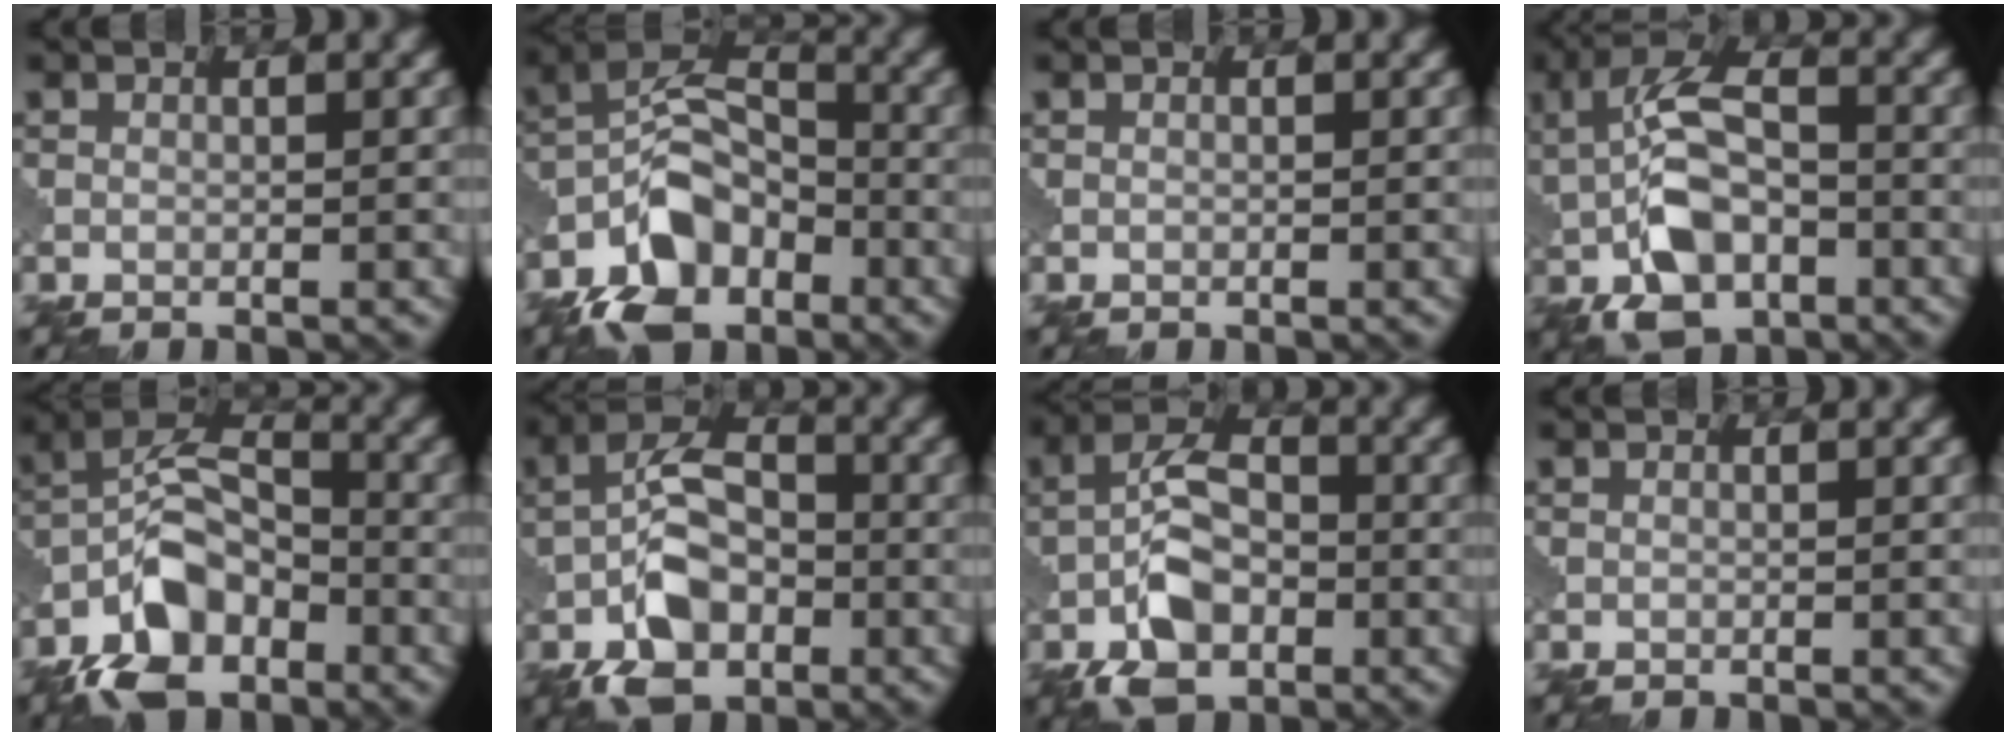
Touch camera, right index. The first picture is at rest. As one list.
[{"total": 8.3, "force": [-5.0, 4.7, 4.7], "torque": [-0.086, 0.005, -0.108]}, {"total": 0.0}, {"total": 8.5, "force": [-1.4, 4.7, 6.9], "torque": [-0.136, 0.009, -0.036]}, {"total": 8.3, "force": [-4.8, 4.5, 5.1], "torque": [-0.096, 0.007, -0.103]}, {"total": 8.2, "force": [-3.0, 4.8, 5.9], "torque": [-0.111, 0.007, -0.067]}, {"total": 7.4, "force": [-2.8, 4.1, 5.5], "torque": [-0.104, 0.008, -0.064]}, {"total": 0.0}]